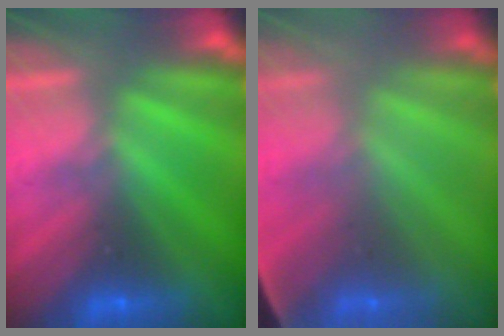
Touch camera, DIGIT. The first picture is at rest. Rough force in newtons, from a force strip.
{"total": 1.3}